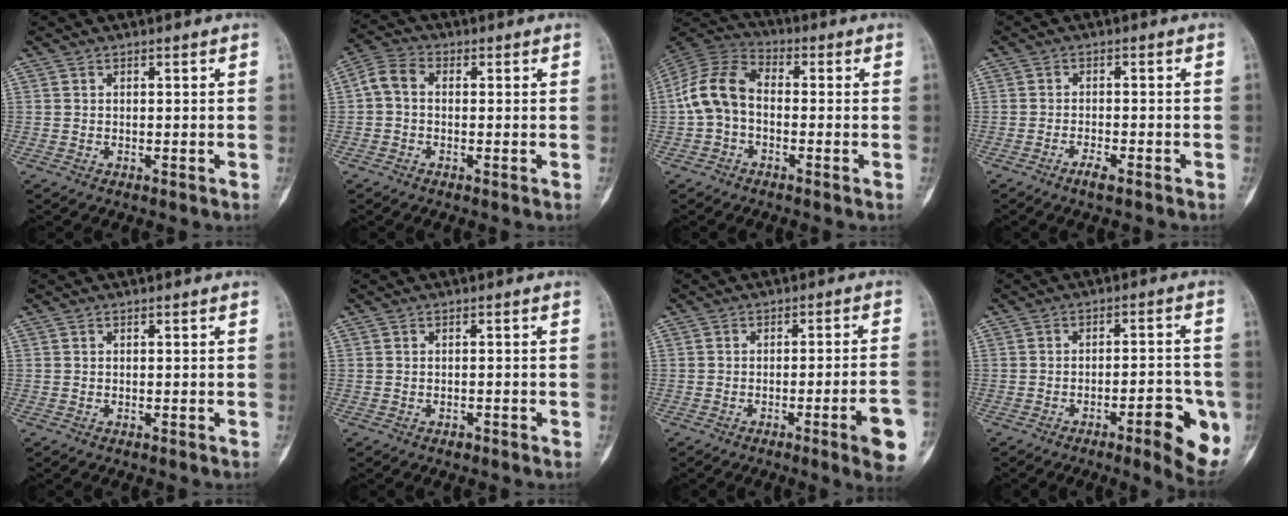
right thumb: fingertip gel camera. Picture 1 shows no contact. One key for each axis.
{"total": 5.0, "fx": -0.1, "fy": 3.7, "fz": 3.3, "tx": -0.060, "ty": 0.015, "tz": -0.014}
{"total": 11.0, "fx": -1.3, "fy": 7.8, "fz": 7.7, "tx": -0.148, "ty": 0.035, "tz": -0.038}
{"total": 2.6, "fx": -1.9, "fy": 0.7, "fz": 1.6, "tx": -0.031, "ty": 0.008, "tz": -0.037}
{"total": 0.0}
{"total": 1.0, "fx": -0.7, "fy": 0.6, "fz": 0.3, "tx": -0.003, "ty": 0.007, "tz": -0.010}
{"total": 8.9, "fx": -3.9, "fy": 0.8, "fz": 8.0, "tx": -0.096, "ty": 0.016, "tz": -0.050}
{"total": 11.0, "fx": -4.6, "fy": 3.1, "fz": 9.5, "tx": -0.100, "ty": 0.019, "tz": -0.058}